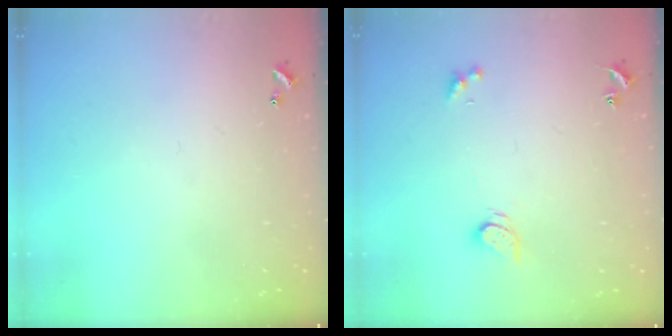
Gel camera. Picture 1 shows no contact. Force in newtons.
{"total": 2.9, "press": 2.9, "slide": 0.5}